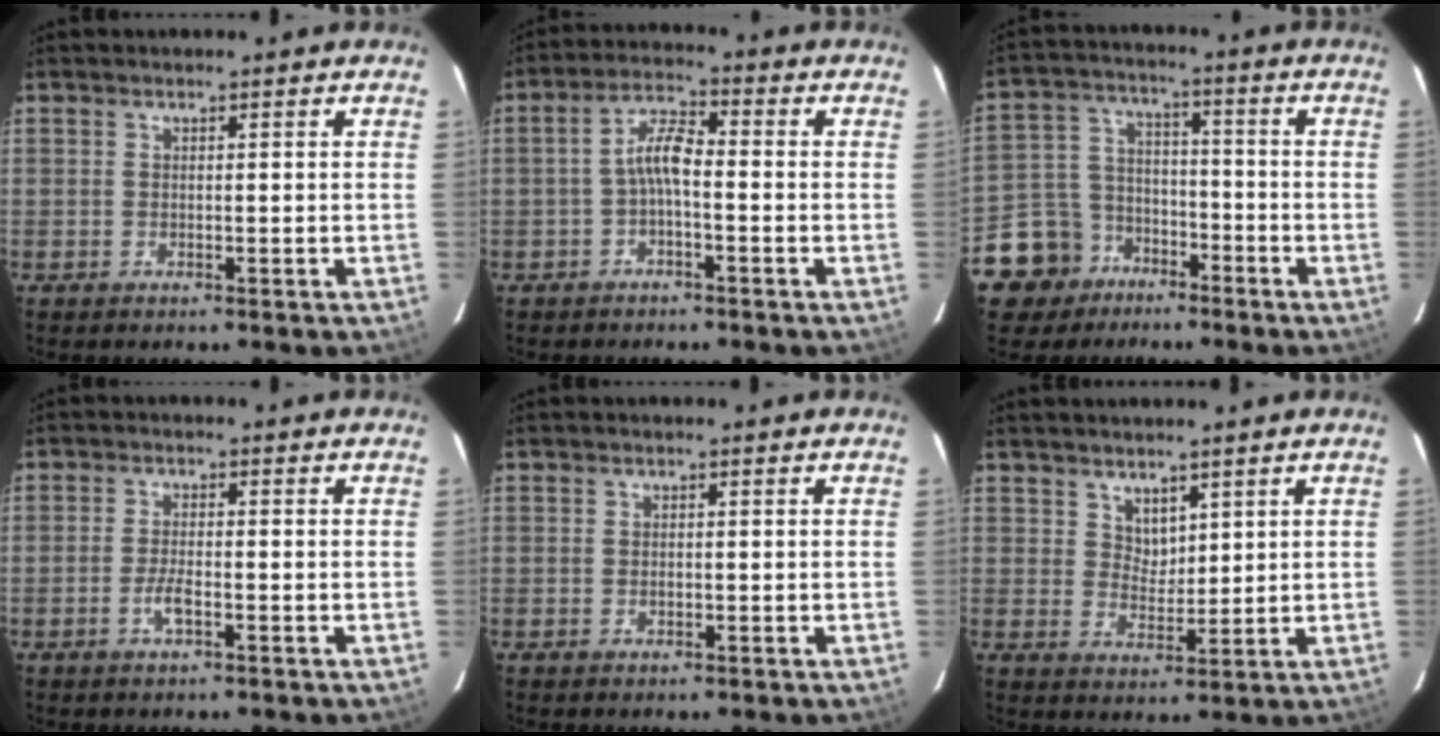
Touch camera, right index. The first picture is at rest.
{"total": 4.9, "force": [-1.5, 1.4, 4.5], "torque": [-0.092, 0.016, -0.029]}
{"total": 11.2, "force": [-7.0, 8.6, 1.8], "torque": [-0.065, 0.042, -0.109]}
{"total": 3.1, "force": [-1.5, 0.9, 2.6], "torque": [-0.058, 0.000, -0.029]}
{"total": 0.8, "force": [-0.1, 0.6, 0.6], "torque": [-0.008, 0.002, -0.001]}
{"total": 3.9, "force": [2.8, 2.4, 1.2], "torque": [-0.010, 0.002, 0.056]}